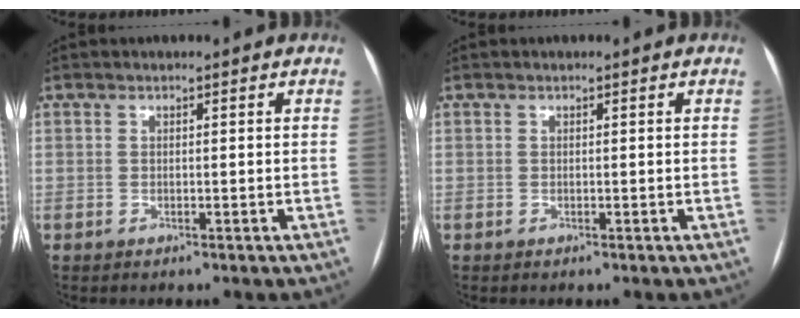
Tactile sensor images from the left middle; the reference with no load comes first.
{"total": 0.0}